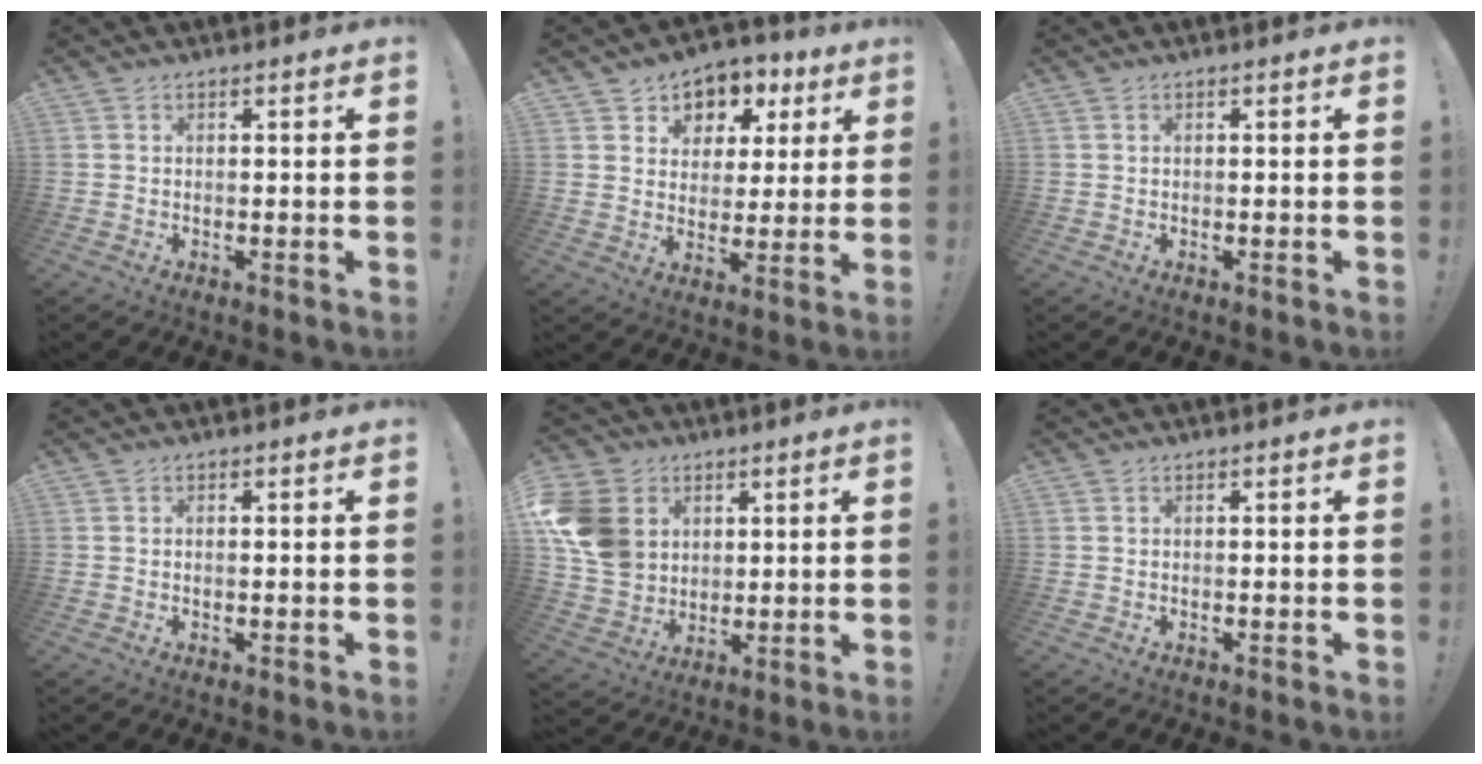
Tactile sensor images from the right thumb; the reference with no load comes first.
{"total": 7.1, "force": [2.9, 6.3, 1.7], "torque": [-0.020, -0.023, 0.058]}
{"total": 0.0}
{"total": 0.0}
{"total": 14.3, "force": [4.0, 11.9, 6.8], "torque": [-0.128, -0.014, 0.083]}
{"total": 0.0}